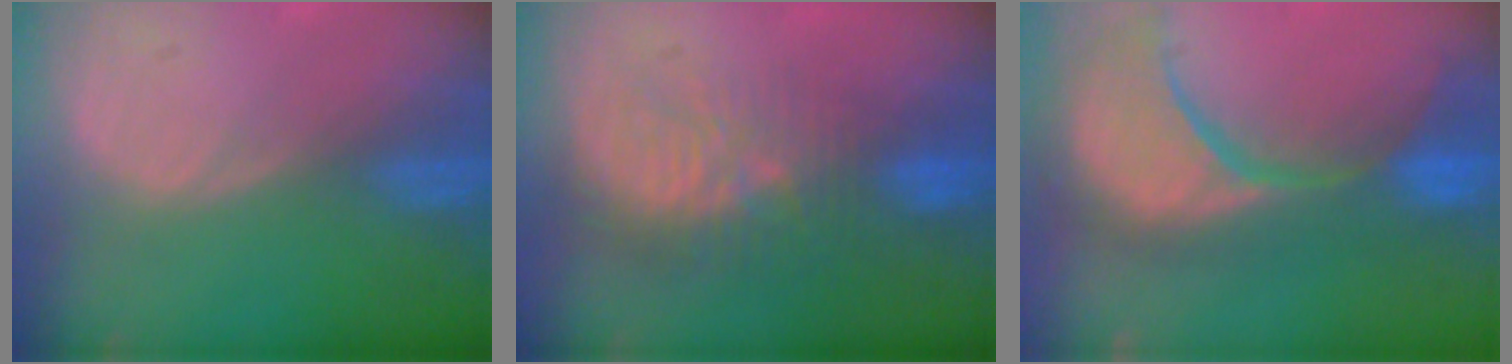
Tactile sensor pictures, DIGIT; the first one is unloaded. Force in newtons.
{"total": 9.6, "press": 8.9, "slide": 3.6}
{"total": 14.0, "press": 12.0, "slide": 7.3}